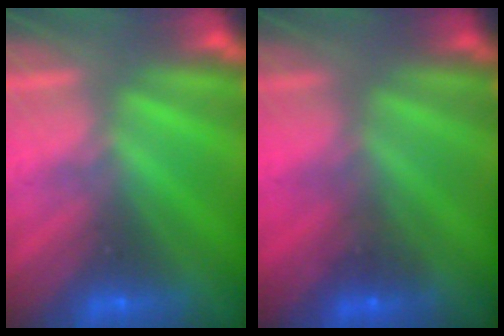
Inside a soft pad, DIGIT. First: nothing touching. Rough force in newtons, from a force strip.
{"total": 1.2}